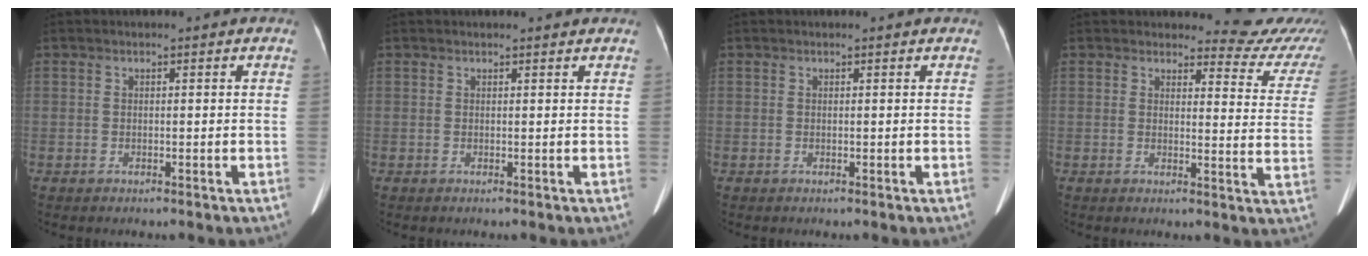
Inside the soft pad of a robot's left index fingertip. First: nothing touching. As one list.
[{"total": 1.7, "force": [1.7, 0.3, 0.4], "torque": [-0.013, 0.010, 0.018]}, {"total": 0.0}, {"total": 11.0, "force": [10.8, 2.2, 0.1], "torque": [0.034, -0.072, 0.087]}]